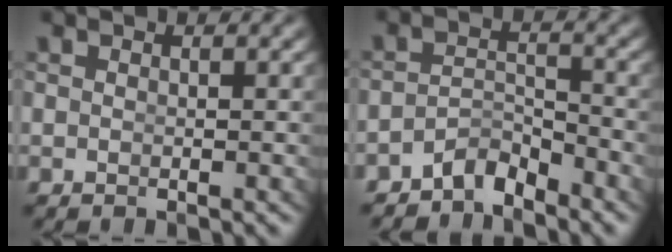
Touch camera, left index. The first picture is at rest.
{"total": 3.6, "force": [-3.3, 1.2, 0.9], "torque": [-0.013, -0.011, -0.054]}